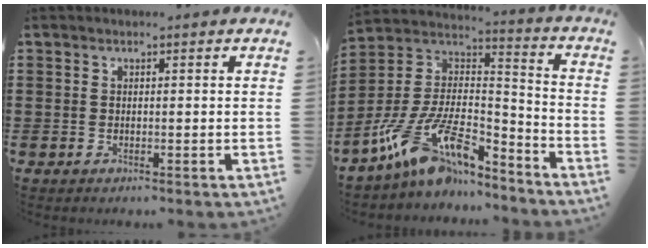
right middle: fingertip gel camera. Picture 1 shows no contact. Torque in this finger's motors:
{"motor_torque": [1.65, -0.49, 0.57, 0.21]}